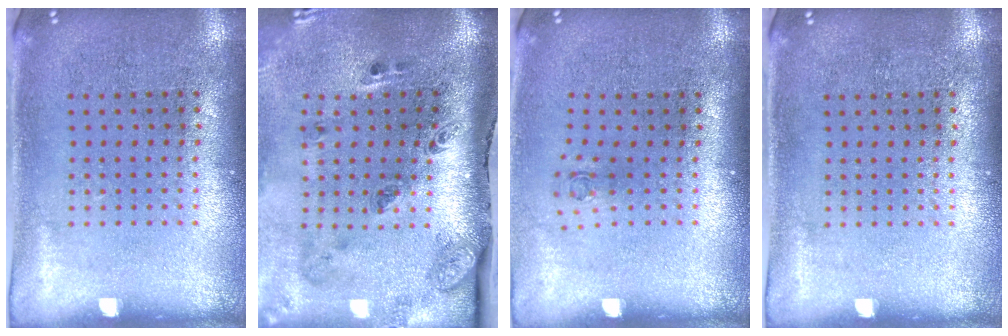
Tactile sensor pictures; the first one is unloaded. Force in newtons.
{"total": 3.4, "press": 2.1, "slide": 2.7}
{"total": 0.7, "press": 0.3, "slide": 0.7}
{"total": 0.0}